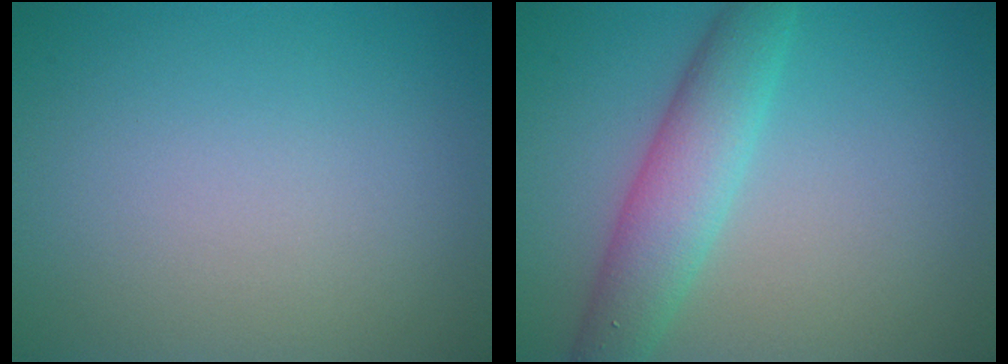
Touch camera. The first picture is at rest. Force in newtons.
{"total": 4.8, "press": 4.8, "slide": 0.1}